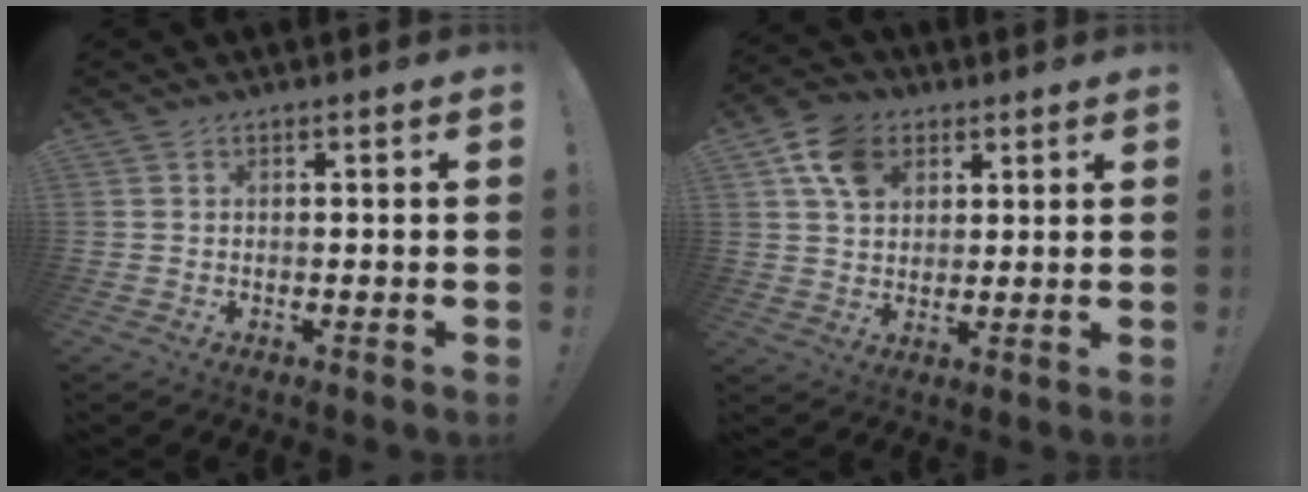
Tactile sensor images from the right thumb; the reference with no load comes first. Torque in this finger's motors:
{"motor_torque": [-0.05, -0.01, -0.02, 0.14, 0.04]}